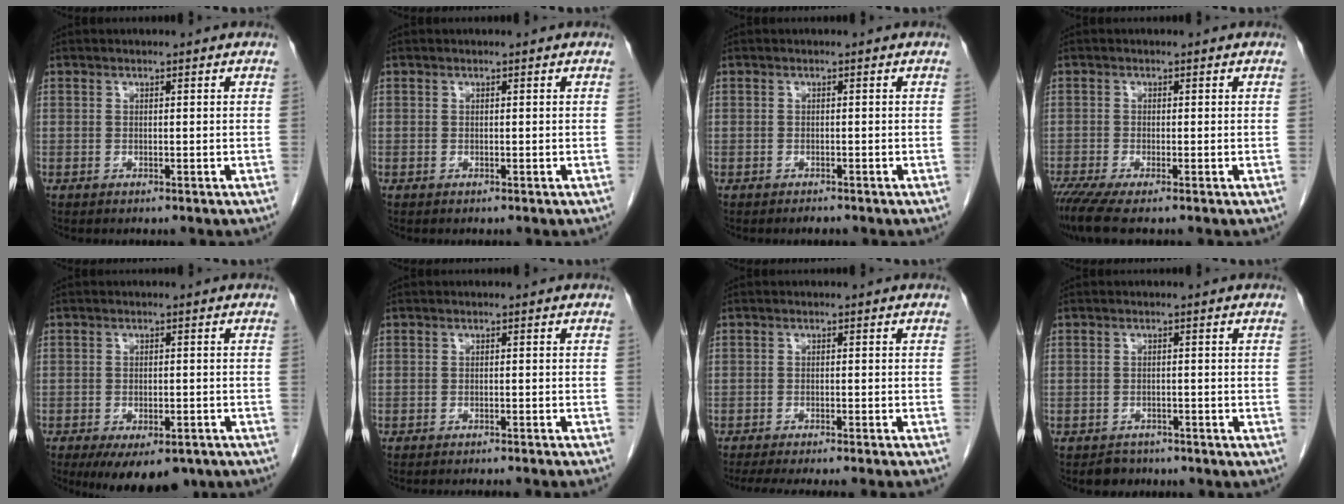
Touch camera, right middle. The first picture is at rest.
{"total": 0.0}
{"total": 0.8, "force": [-0.7, 0.2, 0.2], "torque": [-0.008, -0.001, -0.008]}
{"total": 4.5, "force": [-3.3, 0.2, 3.1], "torque": [-0.056, -0.013, -0.062]}
{"total": 10.0, "force": [-7.0, 4.3, 5.6], "torque": [-0.078, -0.009, -0.098]}
{"total": 7.9, "force": [-7.3, -0.1, 2.9], "torque": [-0.022, -0.014, -0.087]}
{"total": 13.6, "force": [-12.2, 0.3, 6.0], "torque": [-0.078, -0.026, -0.161]}
{"total": 2.6, "force": [-2.2, 1.4, -0.2], "torque": [-0.005, 0.003, -0.033]}